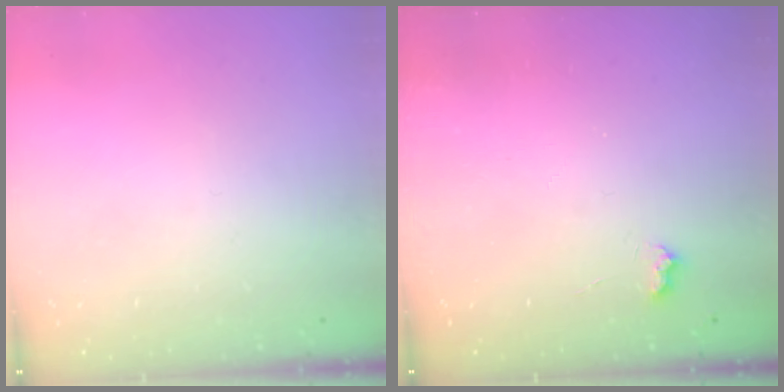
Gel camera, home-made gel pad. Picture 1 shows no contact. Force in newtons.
{"total": 3.7, "press": 3.7, "slide": 0.6}